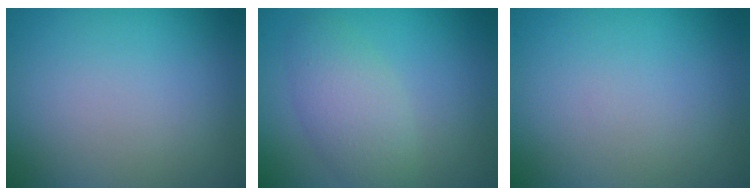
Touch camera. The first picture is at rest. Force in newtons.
{"total": 3.7, "press": 3.7, "slide": 0.1}
{"total": 0.0}